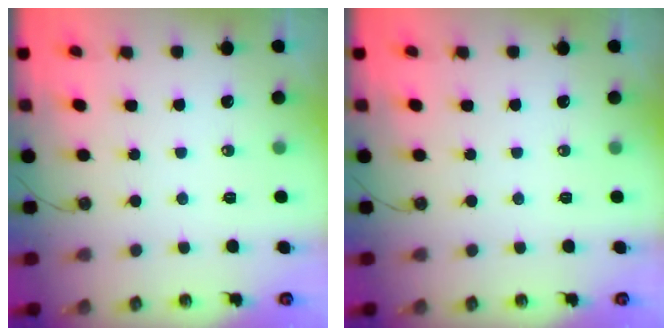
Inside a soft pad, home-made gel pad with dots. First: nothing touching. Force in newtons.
{"total": 0.0}